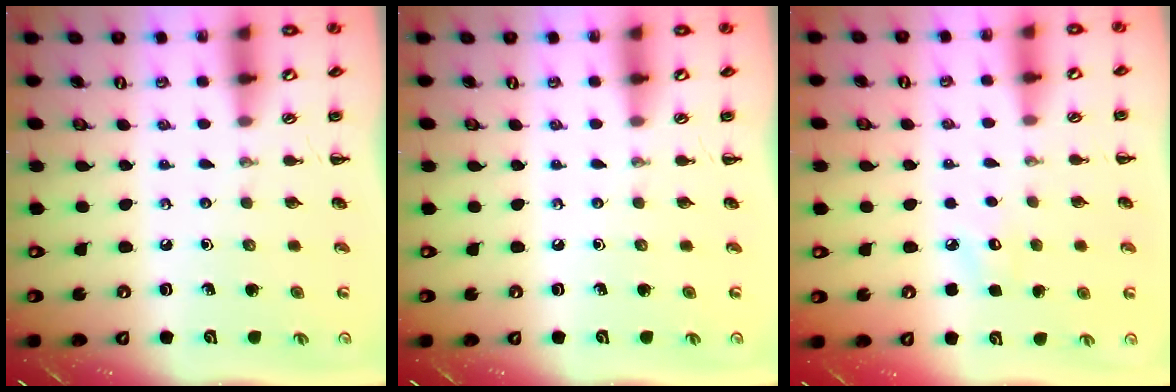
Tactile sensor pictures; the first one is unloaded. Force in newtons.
{"total": 0.0}
{"total": 4.9, "press": 4.7, "slide": 1.4}